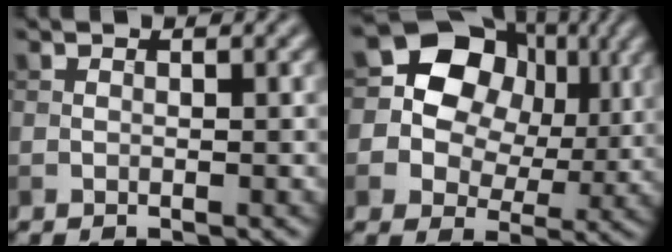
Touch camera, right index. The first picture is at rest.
{"total": 11.5, "force": [3.1, 9.4, 5.8], "torque": [-0.108, 0.031, 0.037]}